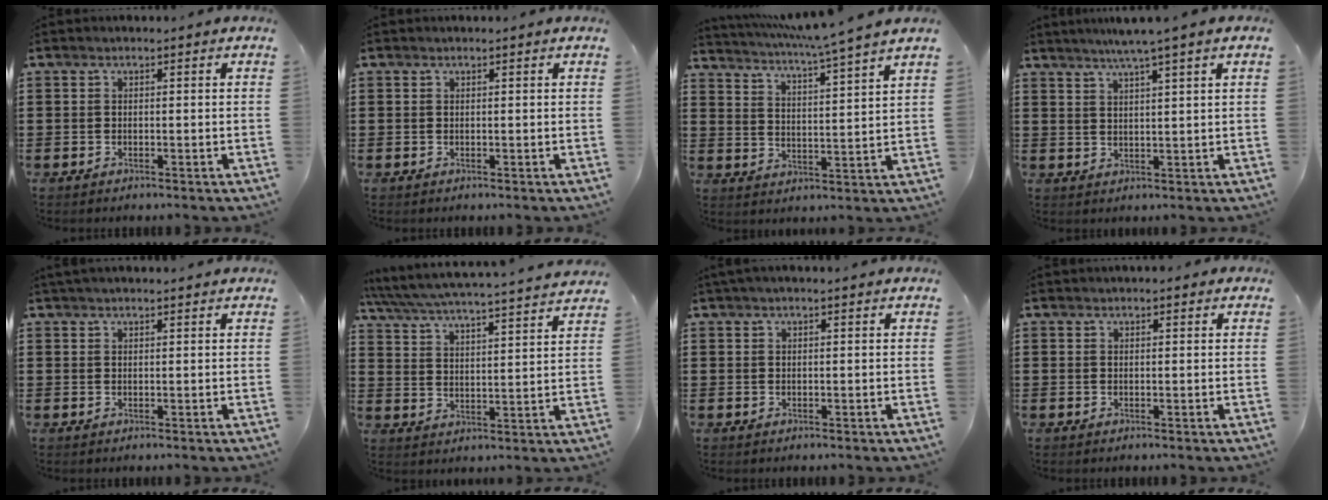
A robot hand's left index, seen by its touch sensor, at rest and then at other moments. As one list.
[{"total": 0.0}, {"total": 5.2, "force": [4.4, -1.5, 2.3], "torque": [-0.063, -0.039, 0.068]}, {"total": 3.8, "force": [2.9, -0.8, 2.3], "torque": [-0.051, -0.010, 0.049]}, {"total": 1.7, "force": [1.6, 0.0, 0.4], "torque": [-0.012, 0.003, 0.031]}, {"total": 4.2, "force": [4.0, -0.3, 1.3], "torque": [-0.047, -0.036, 0.059]}, {"total": 1.4, "force": [1.2, 0.0, 0.7], "torque": [-0.016, 0.000, 0.022]}, {"total": 1.5, "force": [1.4, 0.2, 0.5], "torque": [-0.012, 0.002, 0.026]}]